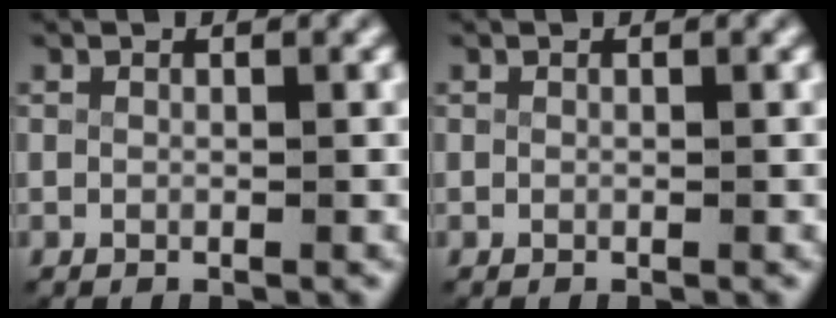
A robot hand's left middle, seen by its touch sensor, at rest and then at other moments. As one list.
[{"total": 0.0}]